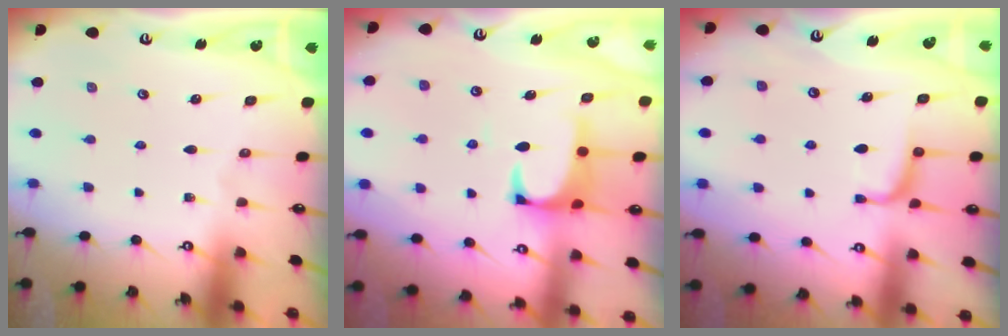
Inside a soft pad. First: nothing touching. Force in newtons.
{"total": 1.9, "press": 1.7, "slide": 0.8}
{"total": 0.5, "press": 0.0, "slide": 0.5}